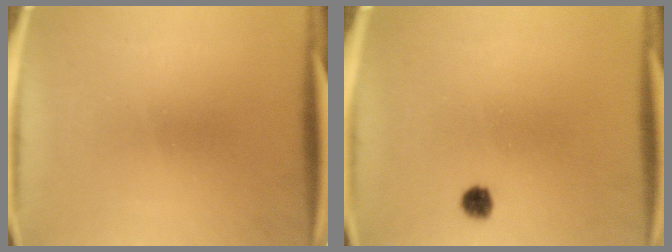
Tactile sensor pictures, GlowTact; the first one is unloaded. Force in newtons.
{"total": 2.2}